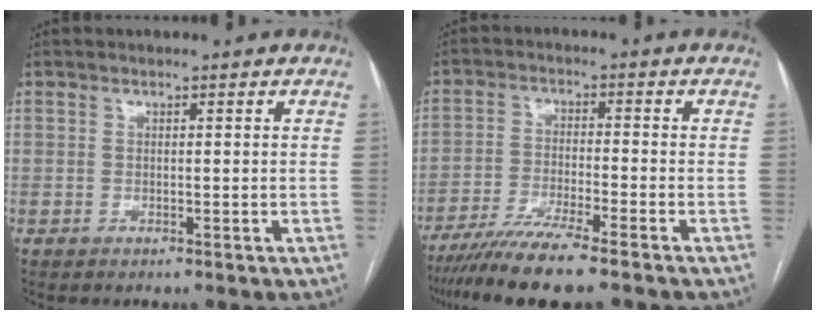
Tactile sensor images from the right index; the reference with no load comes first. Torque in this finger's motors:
{"motor_torque": [0.97, -1.02, 0.42, 0.10]}